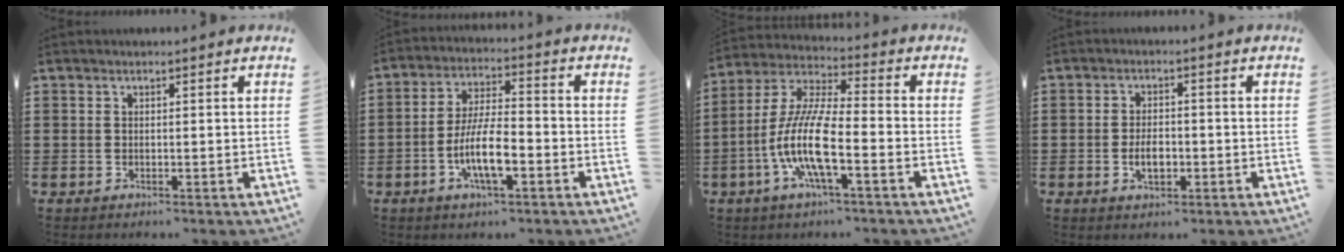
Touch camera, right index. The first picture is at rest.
{"total": 8.9, "force": [-3.1, 2.7, 7.9], "torque": [-0.162, -0.004, -0.061]}
{"total": 10.6, "force": [-4.4, 1.7, 9.5], "torque": [-0.229, -0.020, -0.092]}
{"total": 3.8, "force": [-1.0, 2.0, 3.1], "torque": [-0.056, -0.002, -0.021]}